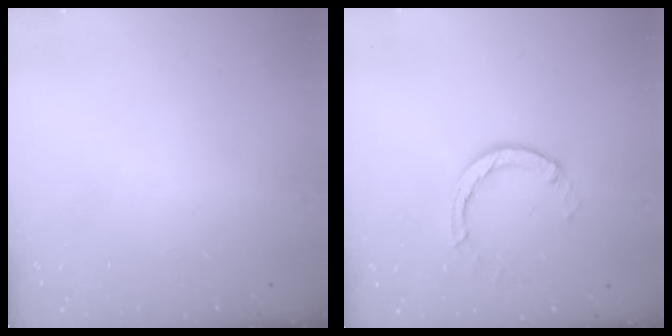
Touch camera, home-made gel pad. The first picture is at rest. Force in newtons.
{"total": 3.5, "press": 3.5, "slide": 0.4}